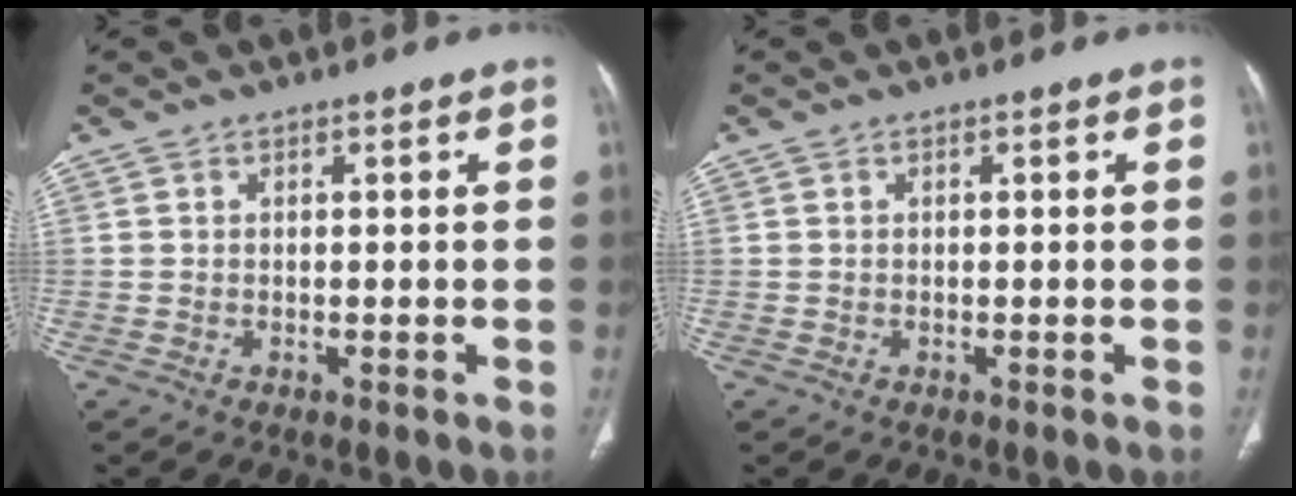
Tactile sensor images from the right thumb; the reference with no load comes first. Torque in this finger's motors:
{"motor_torque": [0.02, 0.01, -0.10, -0.02, 0.02]}